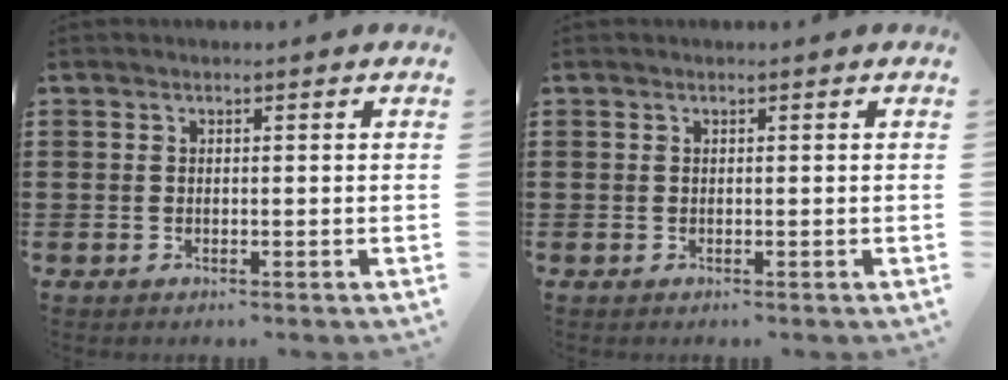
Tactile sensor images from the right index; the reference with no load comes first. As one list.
[{"total": 0.0}]